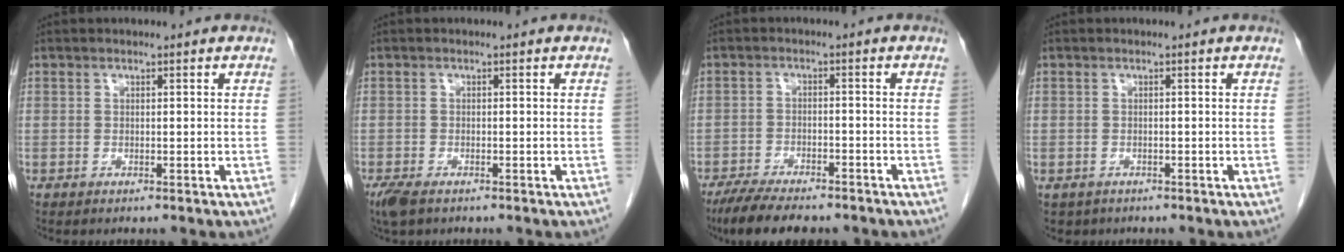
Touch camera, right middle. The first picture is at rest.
{"total": 3.5, "force": [-2.4, 1.4, 2.1], "torque": [-0.051, -0.011, -0.040]}
{"total": 9.9, "force": [-8.3, 2.3, 5.0], "torque": [-0.078, -0.014, -0.128]}
{"total": 1.9, "force": [-1.3, 1.4, 0.3], "torque": [-0.010, 0.000, -0.017]}